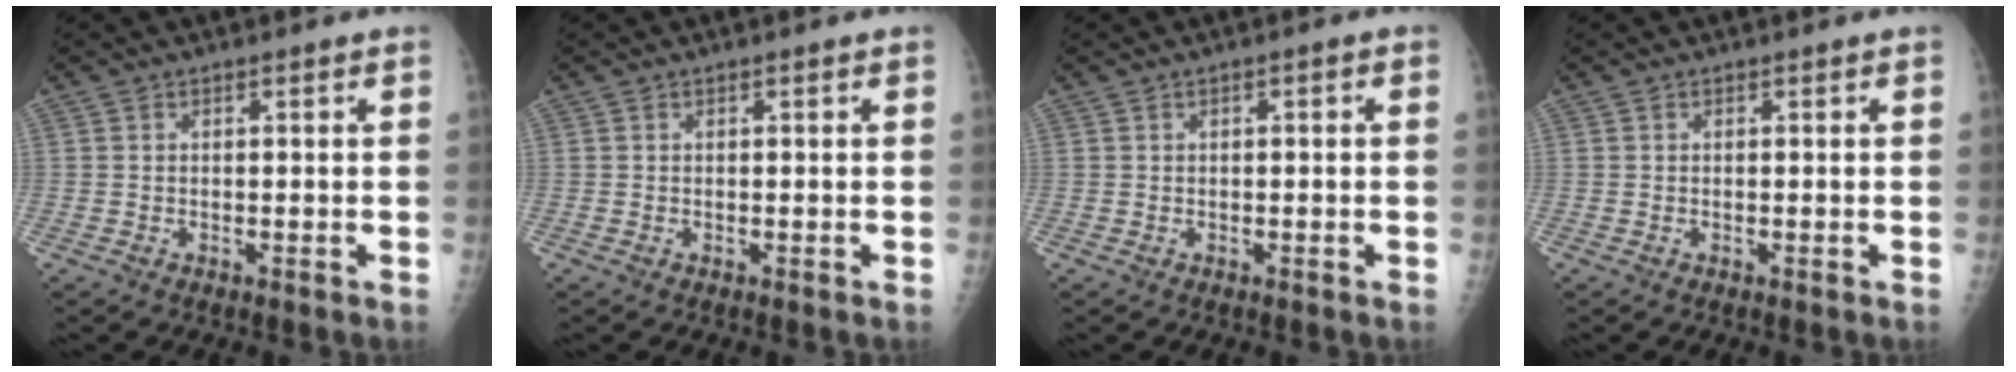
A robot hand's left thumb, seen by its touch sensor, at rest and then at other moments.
{"total": 0.0}
{"total": 1.1, "force": [0.1, 0.4, 1.0], "torque": [-0.015, 0.003, 0.000]}
{"total": 0.0}